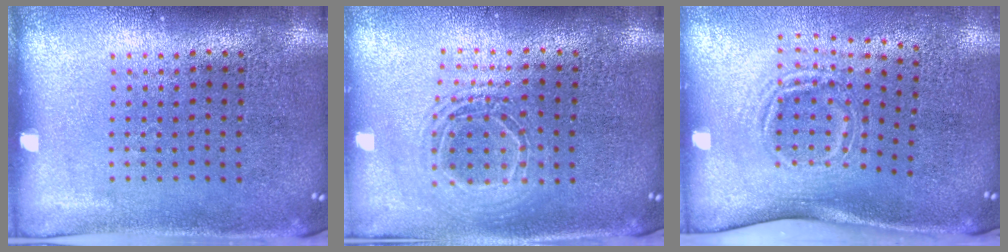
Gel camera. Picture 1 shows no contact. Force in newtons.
{"total": 1.6, "press": 1.4, "slide": 0.8}
{"total": 1.9, "press": 1.3, "slide": 1.4}